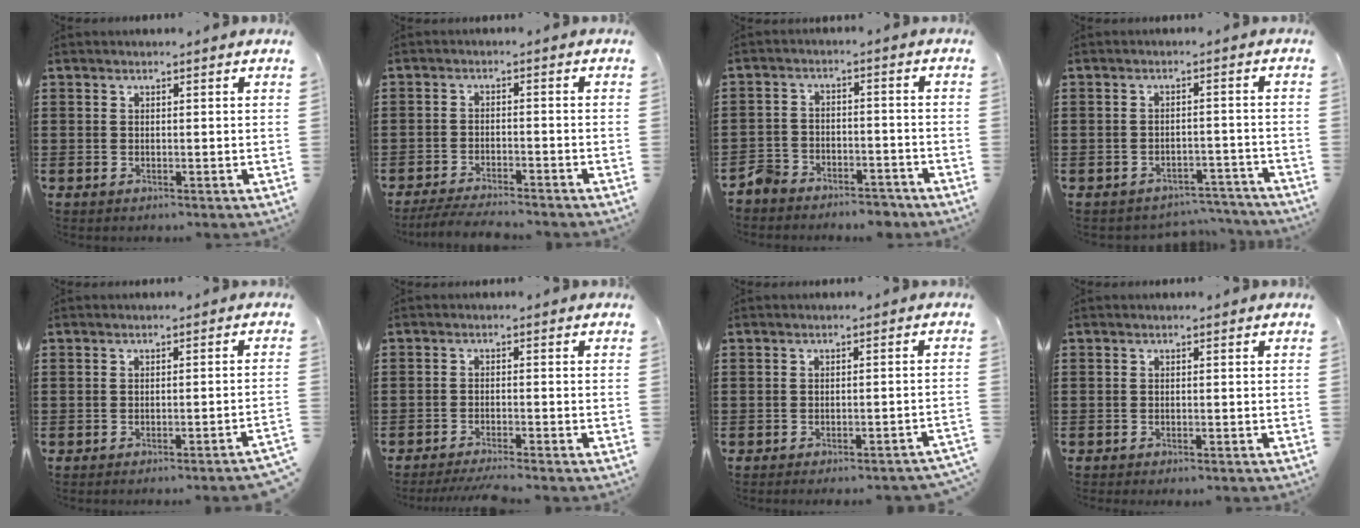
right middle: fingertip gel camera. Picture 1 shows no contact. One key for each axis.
{"total": 3.7, "fx": -3.5, "fy": 0.0, "fz": 1.0, "tx": -0.026, "ty": -0.006, "tz": -0.073}
{"total": 5.3, "fx": -5.1, "fy": 1.4, "fz": 0.3, "tx": -0.021, "ty": 0.013, "tz": -0.107}
{"total": 3.1, "fx": -3.0, "fy": 0.3, "fz": 0.1, "tx": -0.010, "ty": 0.000, "tz": -0.064}
{"total": 1.7, "fx": -1.5, "fy": -0.5, "fz": 0.7, "tx": -0.014, "ty": -0.002, "tz": -0.029}
{"total": 2.8, "fx": -2.6, "fy": -0.3, "fz": 1.0, "tx": -0.017, "ty": -0.003, "tz": -0.050}
{"total": 1.8, "fx": -1.7, "fy": -0.3, "fz": 0.5, "tx": -0.010, "ty": -0.001, "tz": -0.032}
{"total": 0.7, "fx": -0.6, "fy": -0.1, "fz": 0.1, "tx": -0.005, "ty": -0.004, "tz": -0.012}